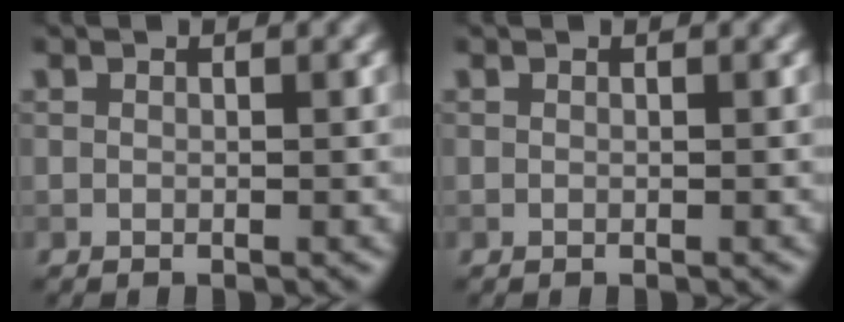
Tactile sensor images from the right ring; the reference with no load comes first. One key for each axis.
{"total": 0.0}